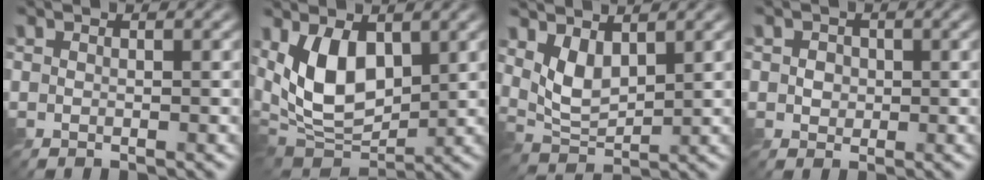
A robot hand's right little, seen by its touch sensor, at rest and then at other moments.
{"total": 7.9, "force": [1.7, 4.2, 6.4], "torque": [-0.129, -0.009, 0.027]}
{"total": 3.7, "force": [1.6, 1.7, 2.9], "torque": [-0.067, -0.010, 0.034]}
{"total": 1.9, "force": [0.2, 1.6, 0.9], "torque": [-0.021, 0.003, 0.002]}